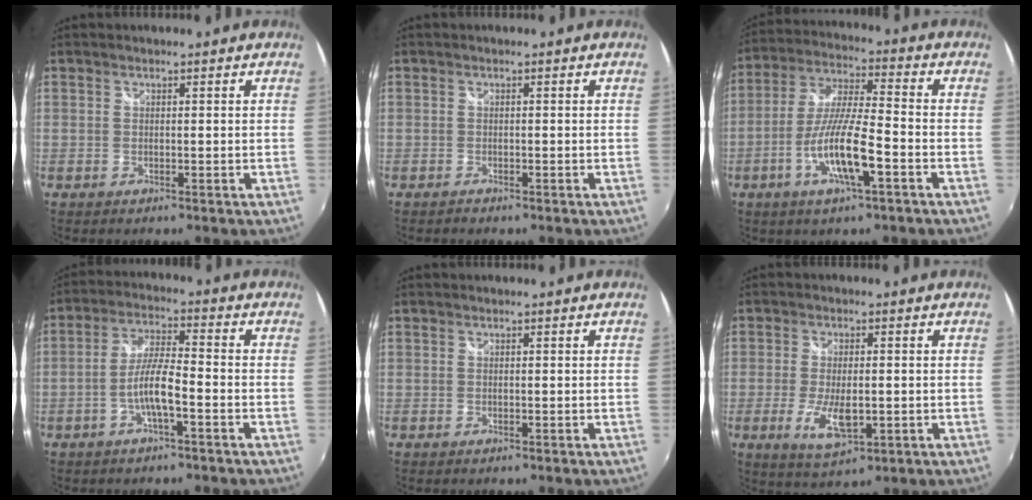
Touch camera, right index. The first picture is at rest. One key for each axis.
{"total": 0.9, "fx": -0.8, "fy": 0.4, "fz": 0.2, "tx": -0.008, "ty": -0.003, "tz": -0.015}
{"total": 12.1, "fx": -4.9, "fy": 1.6, "fz": 10.9, "tx": -0.222, "ty": -0.005, "tz": -0.092}
{"total": 6.5, "fx": -2.7, "fy": 0.6, "fz": 5.9, "tx": -0.120, "ty": 0.008, "tz": -0.048}
{"total": 0.0}
{"total": 7.3, "fx": -1.7, "fy": 2.9, "fz": 6.5, "tx": -0.131, "ty": -0.014, "tz": -0.028}